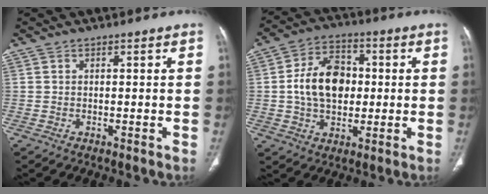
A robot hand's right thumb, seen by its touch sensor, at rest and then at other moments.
{"total": 12.9, "force": [0.4, 9.0, 9.2], "torque": [-0.137, 0.015, 0.005]}